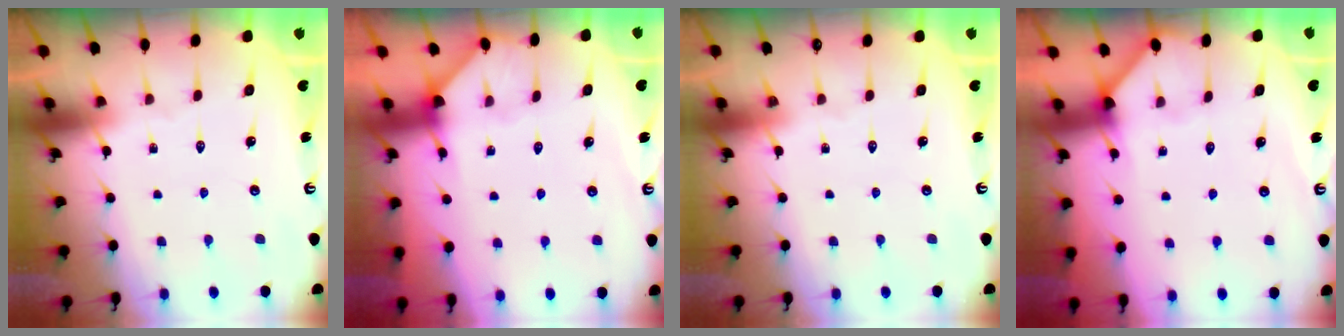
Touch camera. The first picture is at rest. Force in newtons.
{"total": 2.8, "press": 2.8, "slide": 0.2}
{"total": 0.0}
{"total": 2.7, "press": 2.7, "slide": 0.2}